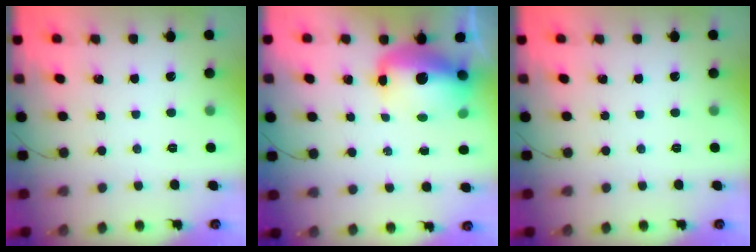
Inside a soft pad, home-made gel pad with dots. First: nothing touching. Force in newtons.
{"total": 12.5, "press": 12.2, "slide": 2.7}
{"total": 0.0}